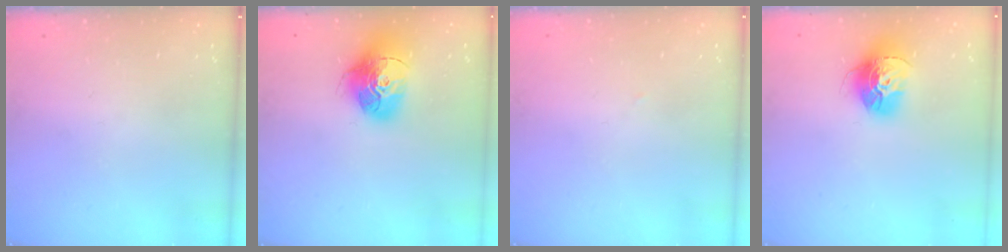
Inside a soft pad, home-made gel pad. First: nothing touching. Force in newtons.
{"total": 16.5, "press": 16.4, "slide": 1.5}
{"total": 1.1, "press": 1.1, "slide": 0.1}
{"total": 15.0, "press": 14.9, "slide": 1.5}